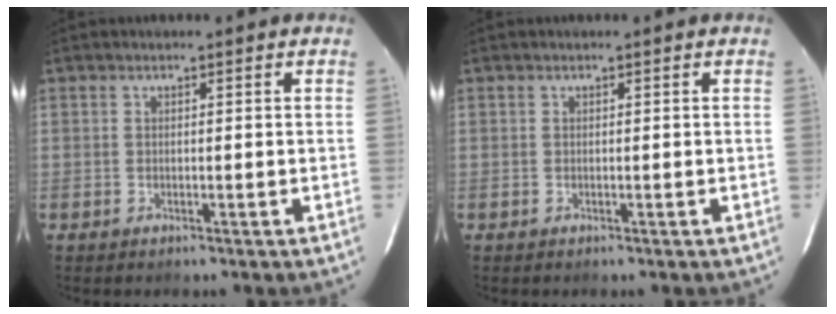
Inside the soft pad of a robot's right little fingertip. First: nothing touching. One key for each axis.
{"total": 0.0}